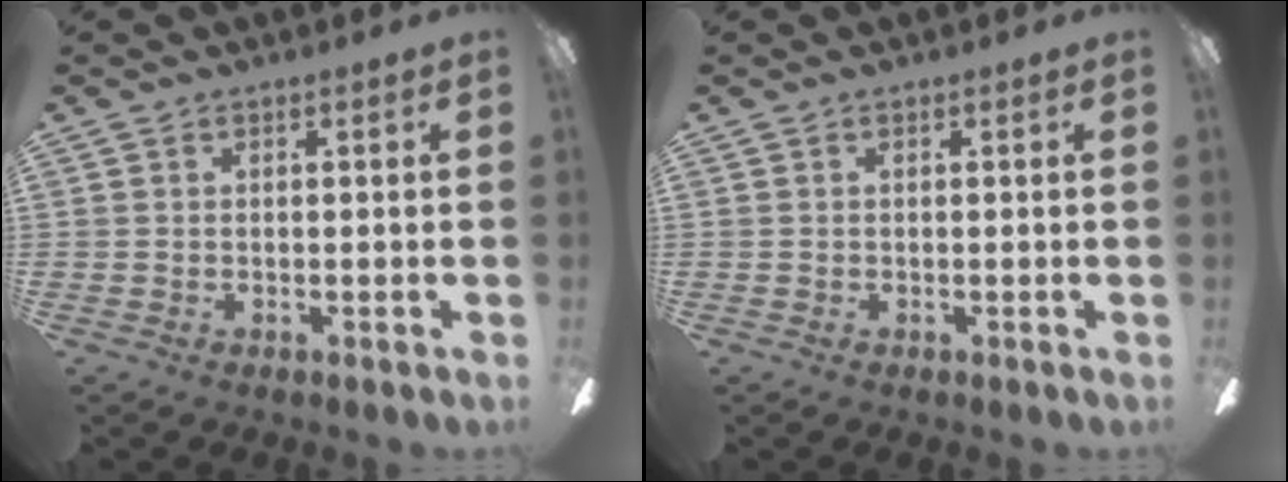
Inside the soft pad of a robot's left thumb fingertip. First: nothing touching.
{"total": 0.0}